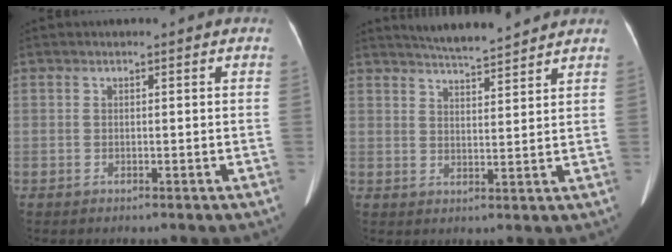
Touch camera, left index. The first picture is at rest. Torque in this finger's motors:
{"motor_torque": [-0.17, -0.42, 0.02, 0.02]}